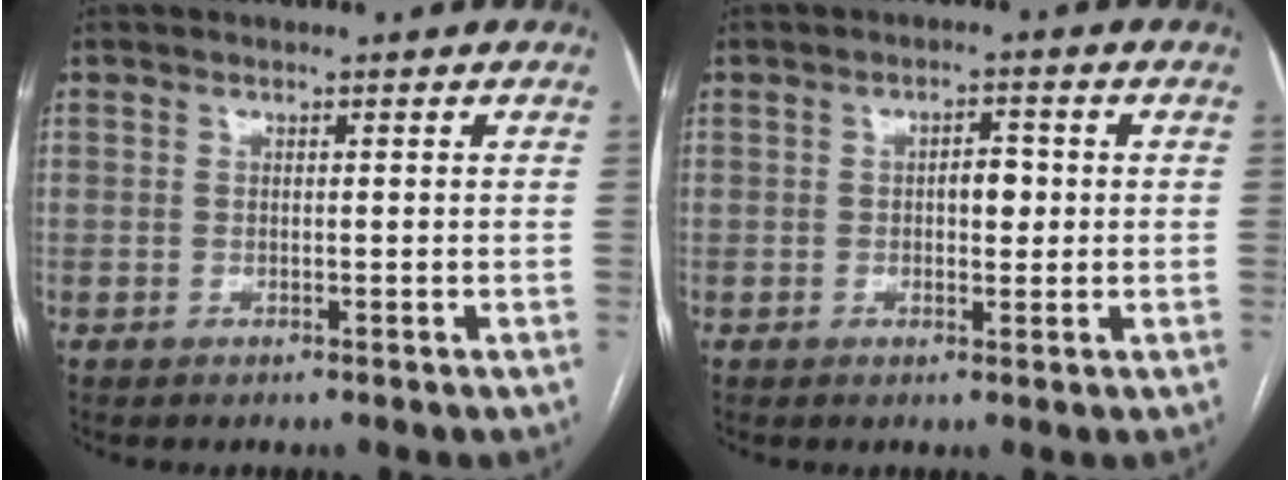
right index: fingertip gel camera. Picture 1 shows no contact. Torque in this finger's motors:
{"motor_torque": [0.83, 0.09, 0.06, 0.04]}